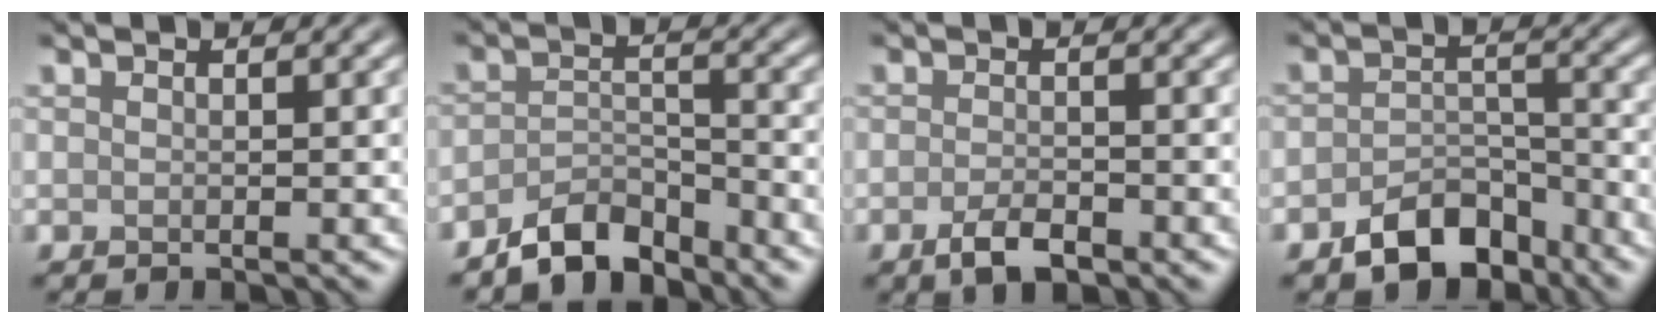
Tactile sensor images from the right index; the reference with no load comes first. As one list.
[{"total": 4.3, "force": [-3.6, 1.5, 1.6], "torque": [-0.026, 0.002, -0.071]}, {"total": 2.6, "force": [-1.6, 1.0, 1.8], "torque": [-0.036, -0.001, -0.031]}, {"total": 5.5, "force": [-3.8, 3.0, 2.6], "torque": [-0.033, -0.001, -0.068]}]